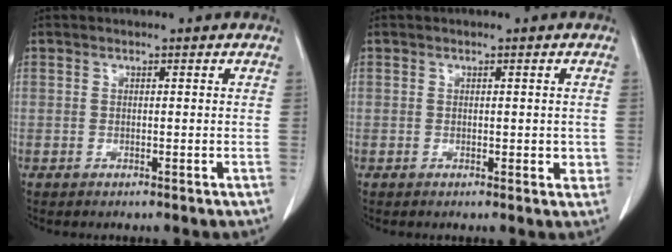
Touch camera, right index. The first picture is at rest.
{"total": 2.5, "force": [-0.1, 1.5, 2.0], "torque": [-0.017, 0.000, 0.002]}